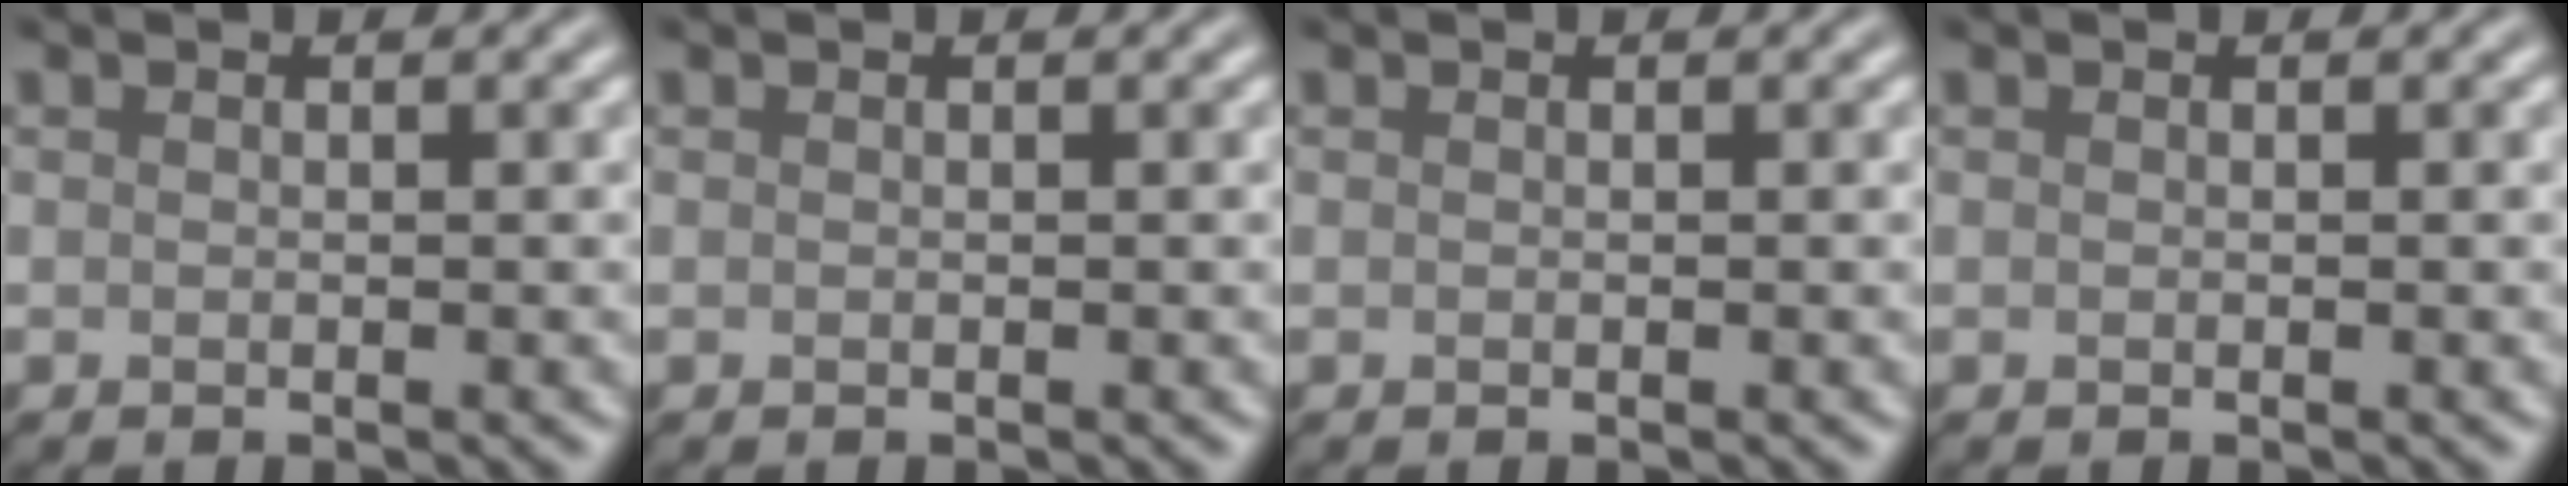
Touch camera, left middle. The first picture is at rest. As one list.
[{"total": 0.0}, {"total": 0.0}, {"total": 0.0}]